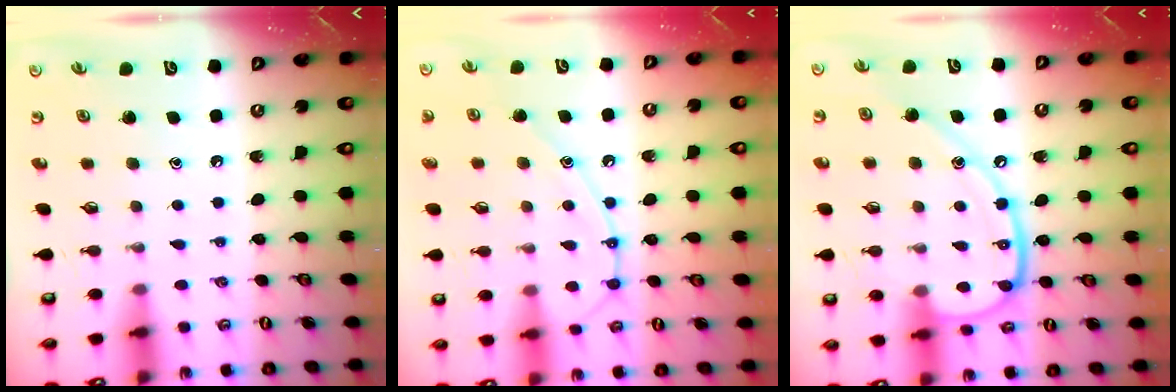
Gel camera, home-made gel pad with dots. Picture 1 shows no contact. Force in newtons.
{"total": 12.1, "press": 12.1, "slide": 1.0}
{"total": 14.5, "press": 14.5, "slide": 0.8}